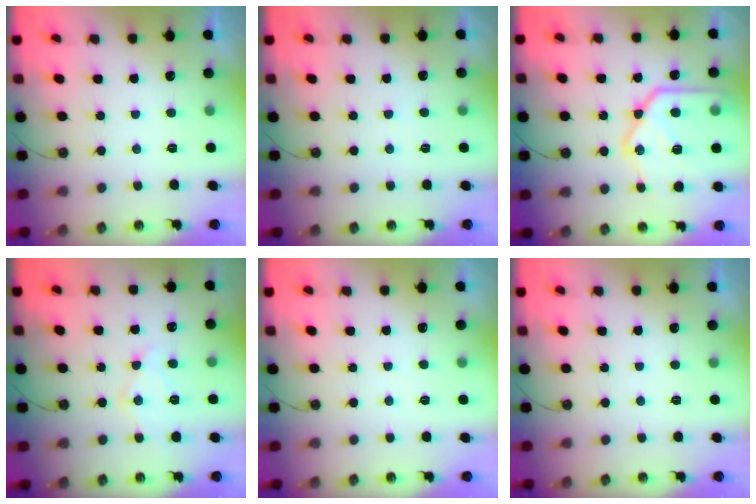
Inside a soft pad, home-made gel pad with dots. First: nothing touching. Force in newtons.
{"total": 1.7, "press": 1.6, "slide": 0.4}
{"total": 24.1, "press": 23.9, "slide": 2.6}
{"total": 10.8, "press": 10.7, "slide": 0.9}
{"total": 2.9, "press": 2.9, "slide": 0.4}
{"total": 0.0}